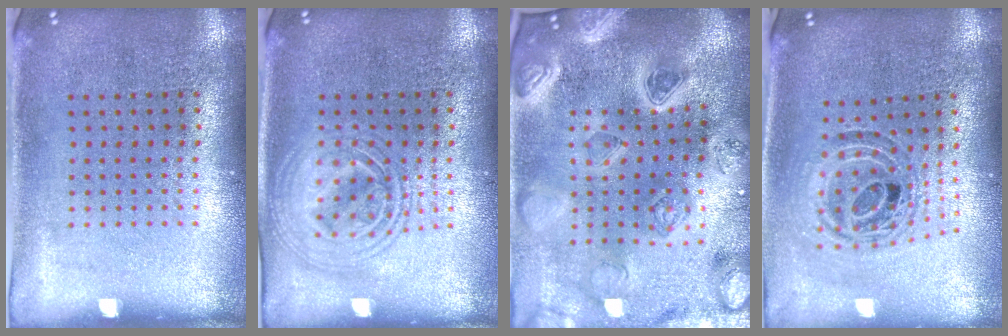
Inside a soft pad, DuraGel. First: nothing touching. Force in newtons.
{"total": 2.6, "press": 2.6, "slide": 0.3}
{"total": 5.2, "press": 4.4, "slide": 2.8}
{"total": 1.0, "press": 0.9, "slide": 0.2}